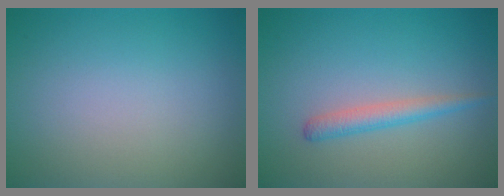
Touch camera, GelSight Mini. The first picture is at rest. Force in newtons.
{"total": 1.9, "press": 1.9, "slide": 0.1}